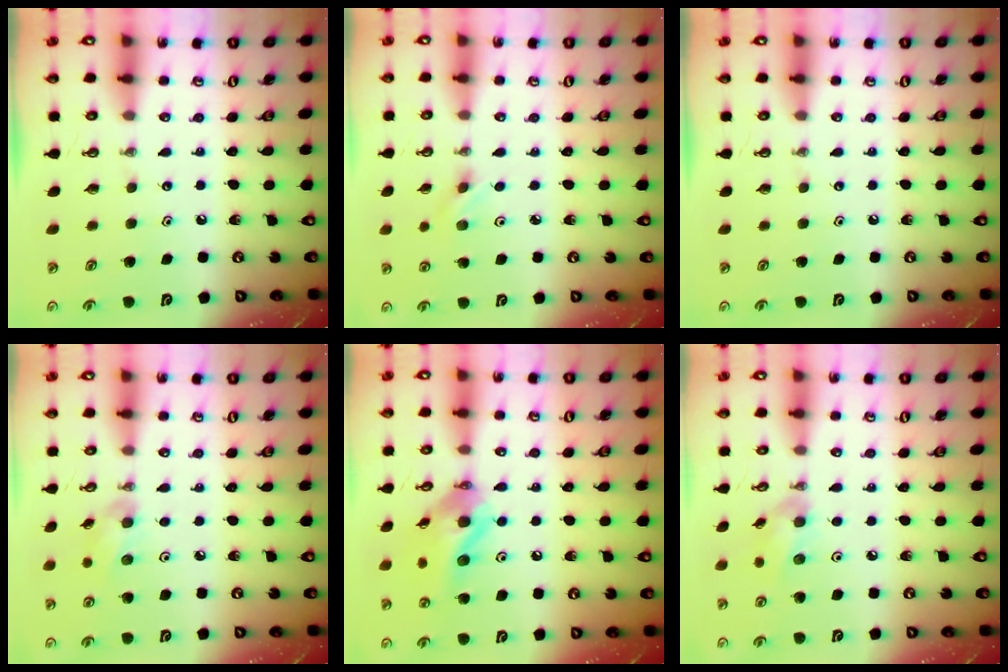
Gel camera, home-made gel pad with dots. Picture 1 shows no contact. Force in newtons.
{"total": 2.9, "press": 2.6, "slide": 1.4}
{"total": 0.0}
{"total": 5.9, "press": 5.5, "slide": 2.1}
{"total": 14.3, "press": 14.2, "slide": 1.8}
{"total": 8.9, "press": 8.6, "slide": 2.3}